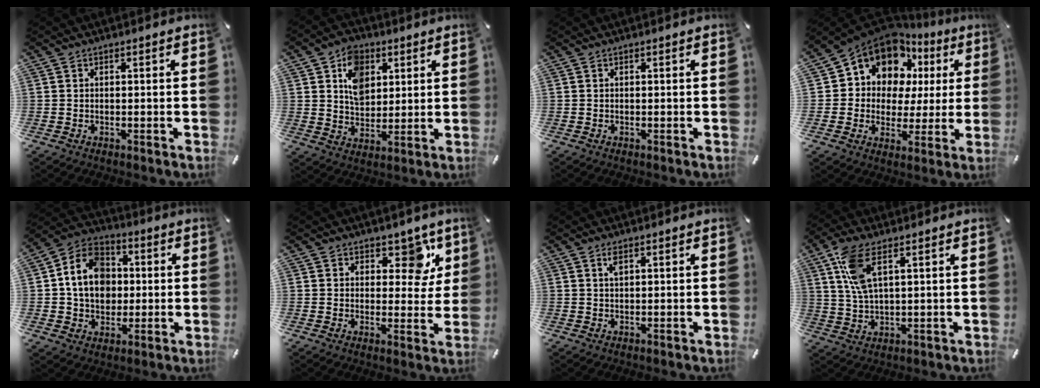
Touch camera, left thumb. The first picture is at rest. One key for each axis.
{"total": 9.4, "fx": 3.6, "fy": 7.5, "fz": 4.4, "tx": -0.067, "ty": 0.001, "tz": 0.064}
{"total": 0.0}
{"total": 13.0, "fx": 8.6, "fy": 9.0, "fz": 4.0, "tx": -0.085, "ty": -0.068, "tz": 0.159}
{"total": 12.8, "fx": 0.1, "fy": 10.9, "fz": 6.8, "tx": -0.144, "ty": 0.020, "tz": 0.000}
{"total": 9.5, "fx": 5.1, "fy": 5.9, "fz": 5.4, "tx": -0.050, "ty": -0.032, "tz": 0.085}
{"total": 1.7, "fx": 0.9, "fy": 0.4, "fz": 1.3, "tx": -0.029, "ty": 0.001, "tz": 0.016}
{"total": 8.4, "fx": 3.8, "fy": 3.4, "fz": 6.7, "tx": -0.145, "ty": 0.003, "tz": 0.069}